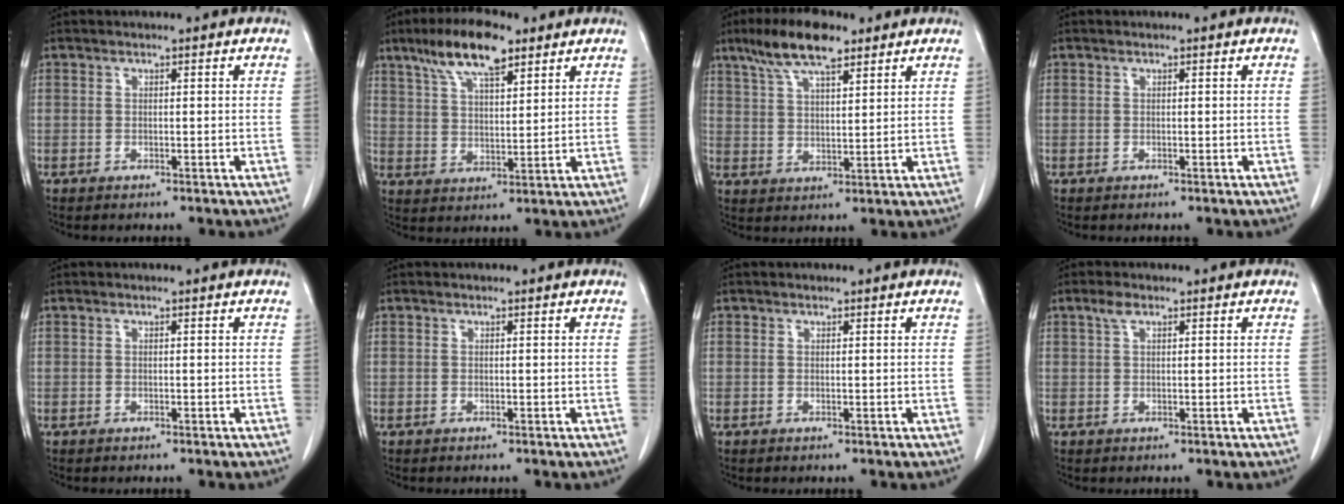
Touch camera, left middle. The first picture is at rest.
{"total": 10.6, "force": [7.1, 3.0, 7.3], "torque": [-0.138, 0.014, 0.127]}
{"total": 9.8, "force": [6.8, 2.6, 6.5], "torque": [-0.126, 0.015, 0.124]}
{"total": 0.0}
{"total": 0.0}
{"total": 0.0}
{"total": 0.0}
{"total": 1.6, "force": [1.0, 0.7, 1.1], "torque": [-0.027, 0.010, 0.020]}